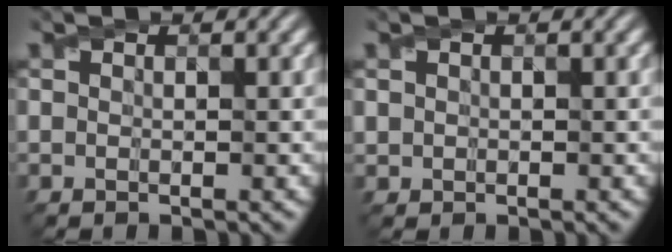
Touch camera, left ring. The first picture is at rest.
{"total": 0.6, "force": [0.1, 0.6, 0.0], "torque": [0.003, -0.001, 0.002]}